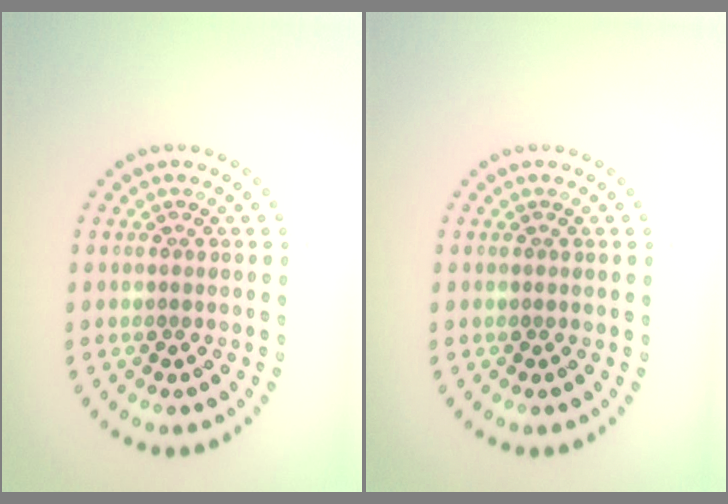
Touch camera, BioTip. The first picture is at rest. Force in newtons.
{"total": 0.0}